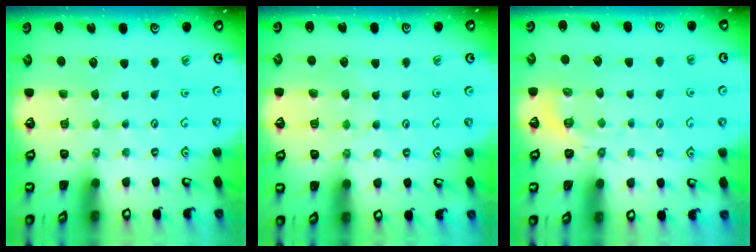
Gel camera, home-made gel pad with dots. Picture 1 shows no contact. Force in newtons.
{"total": 4.6, "press": 4.5, "slide": 0.5}
{"total": 2.3, "press": 1.4, "slide": 1.8}